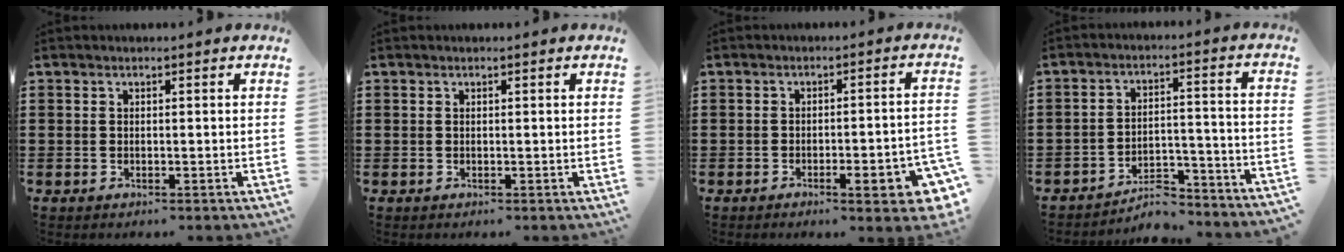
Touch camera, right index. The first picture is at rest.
{"total": 0.0}
{"total": 6.3, "force": [-3.0, 1.2, 5.4], "torque": [-0.082, -0.006, -0.044]}
{"total": 6.1, "force": [-5.8, 0.7, 1.9], "torque": [-0.036, 0.002, -0.114]}